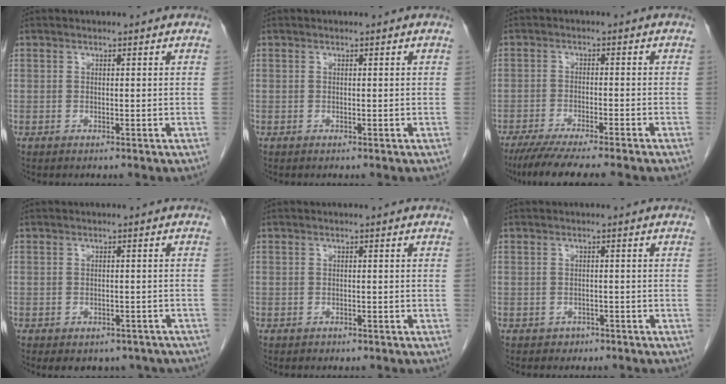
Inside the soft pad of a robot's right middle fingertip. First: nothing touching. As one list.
[{"total": 0.0}, {"total": 10.4, "force": [-8.6, -0.3, 5.7], "torque": [-0.076, -0.028, -0.134]}, {"total": 9.6, "force": [-7.4, 5.2, 3.3], "torque": [-0.044, -0.001, -0.079]}, {"total": 0.7, "force": [-0.6, 0.4, 0.2], "torque": [-0.014, -0.001, -0.007]}, {"total": 1.0, "force": [-0.8, 0.6, 0.2], "torque": [-0.019, 0.000, -0.008]}]